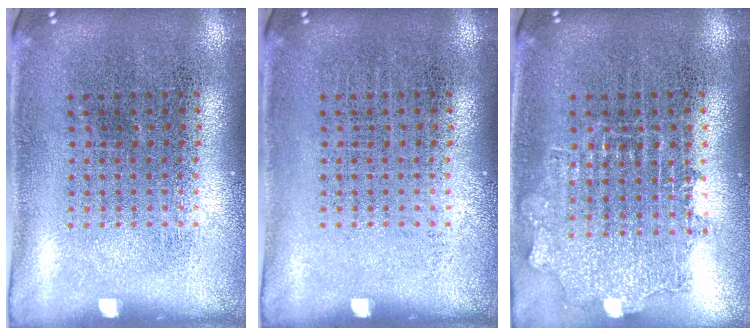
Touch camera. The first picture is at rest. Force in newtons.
{"total": 0.0}
{"total": 1.2, "press": 1.2, "slide": 0.3}